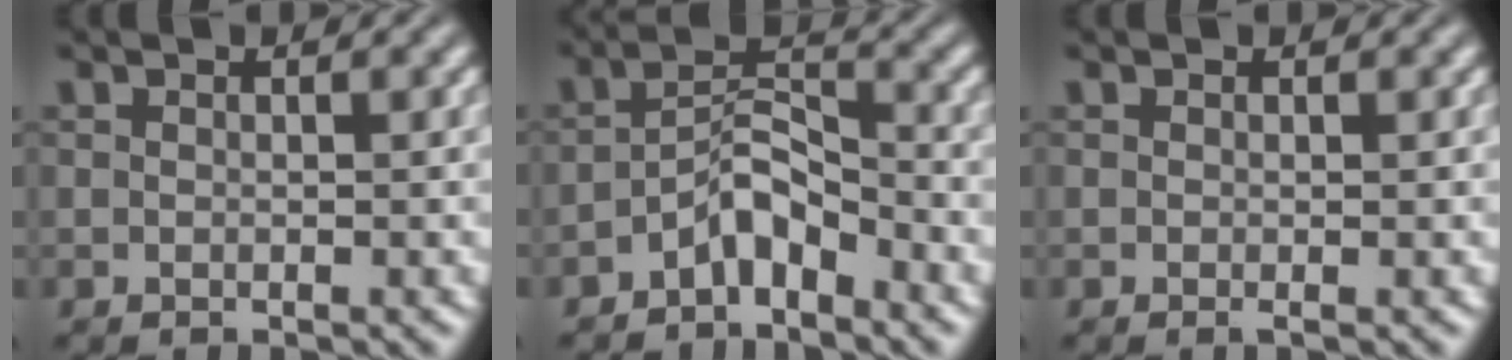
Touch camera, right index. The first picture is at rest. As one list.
[{"total": 3.5, "force": [-2.5, 1.1, 2.2], "torque": [-0.020, -0.007, -0.042]}, {"total": 0.0}]